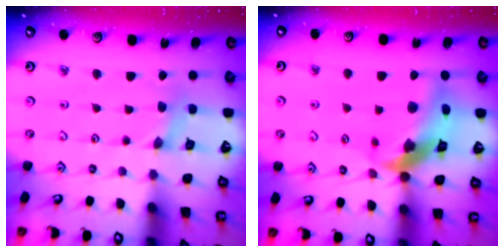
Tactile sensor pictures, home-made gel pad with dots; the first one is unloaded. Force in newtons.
{"total": 15.8, "press": 15.6, "slide": 2.1}